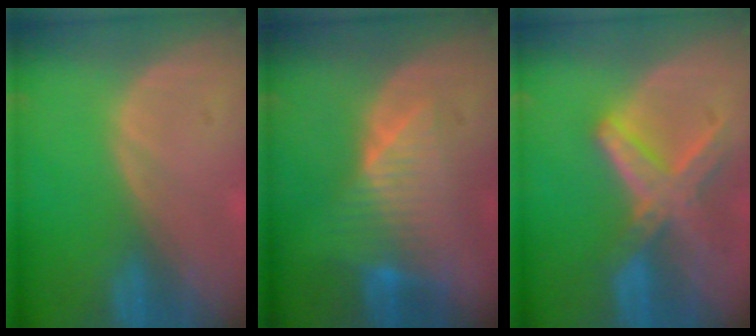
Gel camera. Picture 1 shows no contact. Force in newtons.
{"total": 7.9, "press": 6.9, "slide": 3.8}
{"total": 8.2, "press": 7.1, "slide": 4.1}